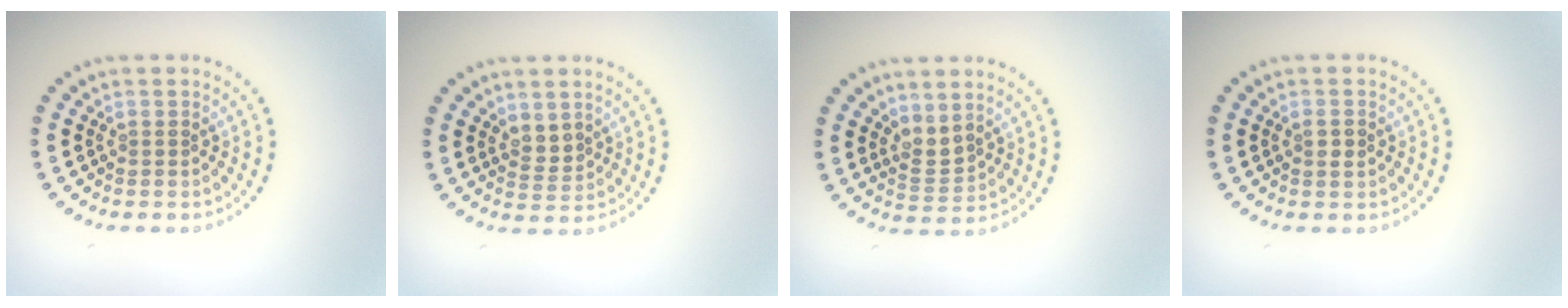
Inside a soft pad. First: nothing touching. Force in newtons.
{"total": 1.8, "press": 1.4, "slide": 1.1}
{"total": 1.9, "press": 1.4, "slide": 1.2}
{"total": 1.1, "press": 1.0, "slide": 0.2}